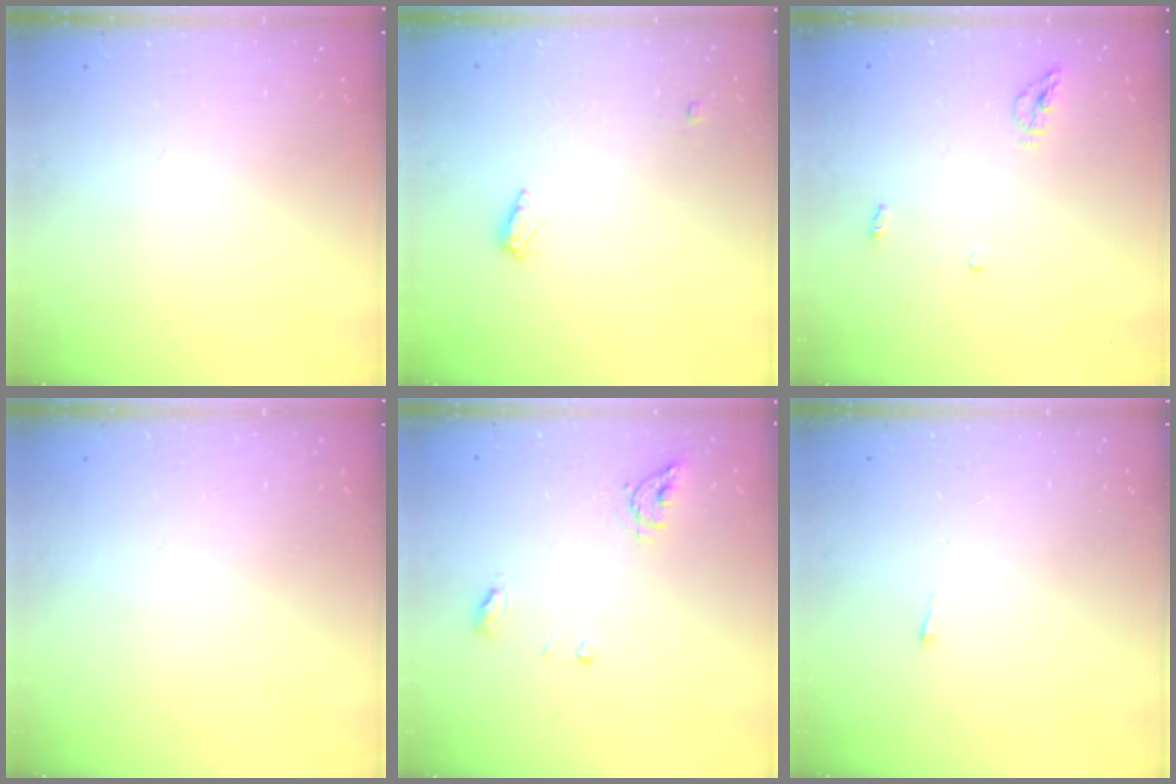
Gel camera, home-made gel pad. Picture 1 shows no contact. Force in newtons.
{"total": 5.2, "press": 5.1, "slide": 1.0}
{"total": 4.7, "press": 4.7, "slide": 0.2}
{"total": 0.0}
{"total": 6.2, "press": 6.2, "slide": 0.5}
{"total": 2.7, "press": 2.7, "slide": 0.4}